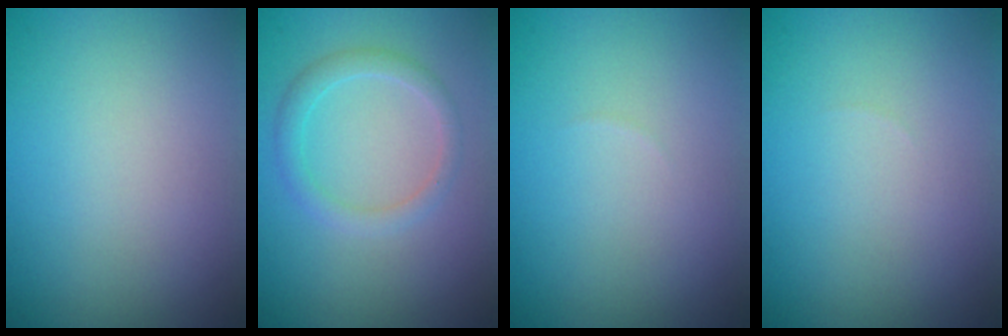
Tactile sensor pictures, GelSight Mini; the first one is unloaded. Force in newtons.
{"total": 1.8, "press": 1.8, "slide": 0.0}
{"total": 0.0}
{"total": 0.0}